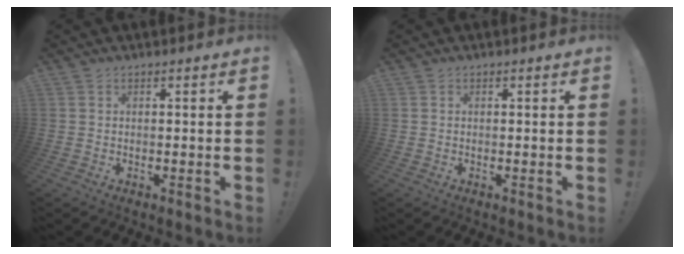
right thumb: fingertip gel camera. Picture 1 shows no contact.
{"total": 0.0}